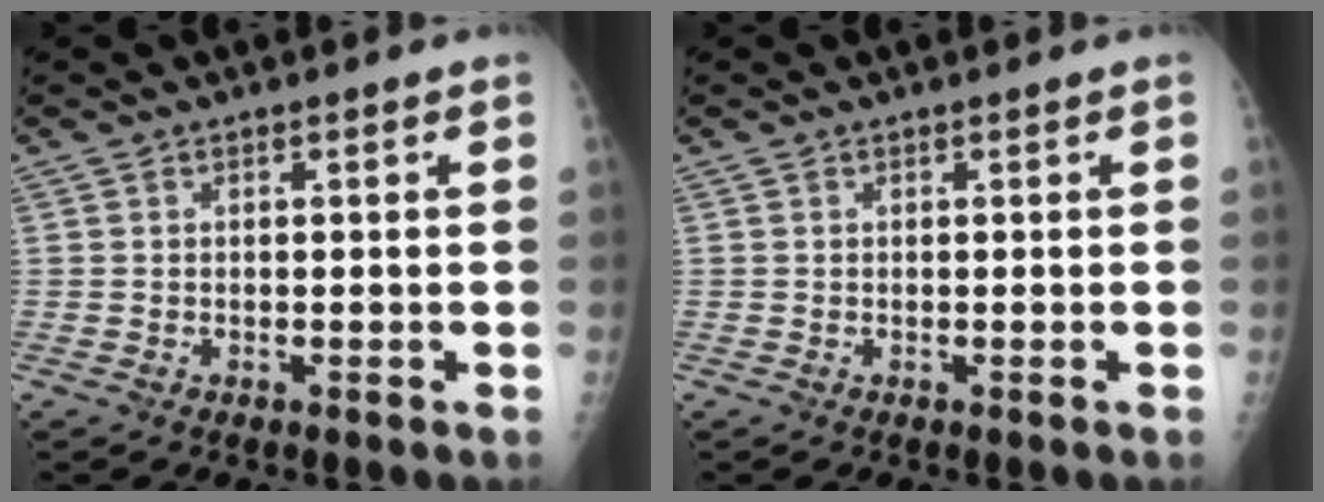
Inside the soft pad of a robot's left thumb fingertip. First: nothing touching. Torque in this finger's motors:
{"motor_torque": [0.49, 0.49, -0.01, 0.00, 0.00]}